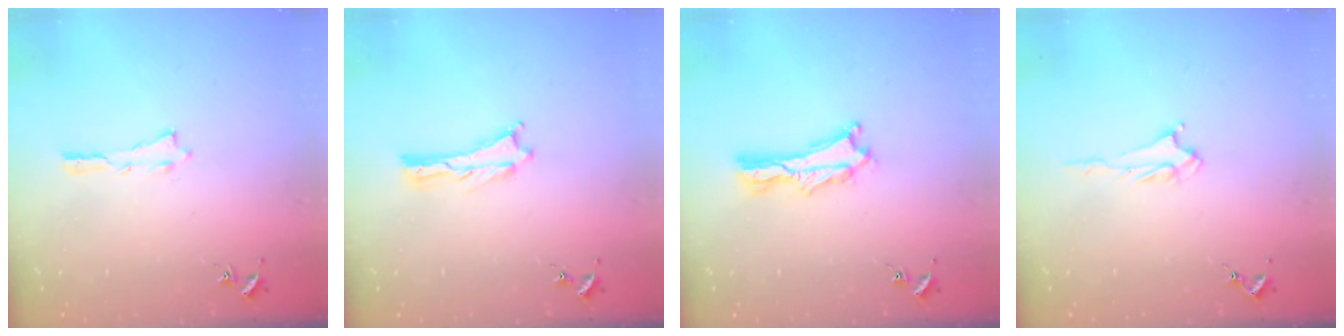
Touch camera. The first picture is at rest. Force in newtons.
{"total": 0.0}
{"total": 2.1, "press": 2.1, "slide": 0.3}
{"total": 3.2, "press": 3.2, "slide": 0.5}